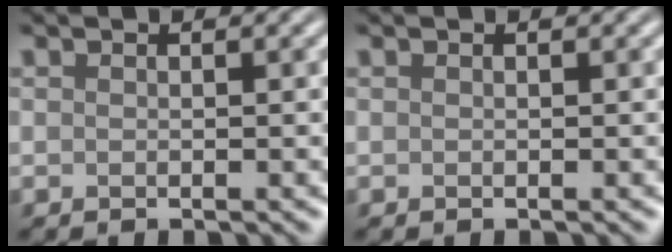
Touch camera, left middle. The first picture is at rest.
{"total": 0.0}